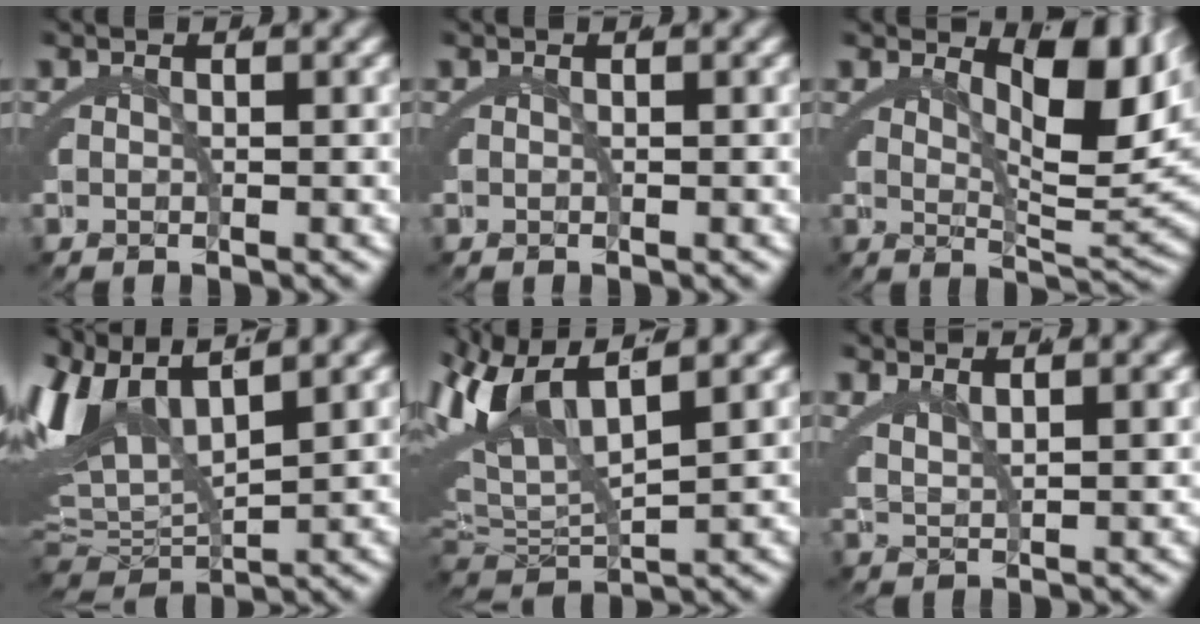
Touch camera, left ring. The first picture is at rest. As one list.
[{"total": 0.0}, {"total": 7.4, "force": [4.0, 1.4, 6.1], "torque": [-0.067, 0.000, 0.065]}, {"total": 11.1, "force": [3.7, 7.0, 7.8], "torque": [-0.187, -0.003, 0.065]}, {"total": 10.4, "force": [4.1, 6.0, 7.4], "torque": [-0.165, 0.002, 0.068]}, {"total": 2.4, "force": [2.2, 0.0, 1.1], "torque": [-0.023, -0.007, 0.049]}]